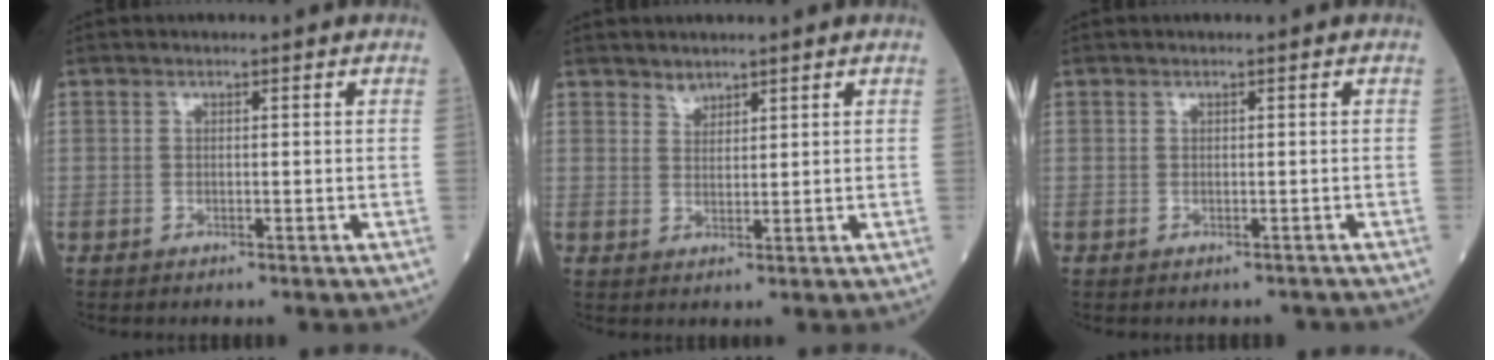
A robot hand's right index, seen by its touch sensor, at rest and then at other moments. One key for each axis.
{"total": 1.7, "fx": 1.6, "fy": 0.6, "fz": 0.2, "tx": -0.003, "ty": -0.005, "tz": 0.029}
{"total": 0.8, "fx": -0.7, "fy": 0.5, "fz": 0.0, "tx": 0.000, "ty": 0.000, "tz": -0.009}